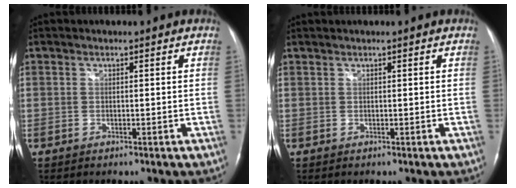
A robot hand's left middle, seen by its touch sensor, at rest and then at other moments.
{"total": 0.0}